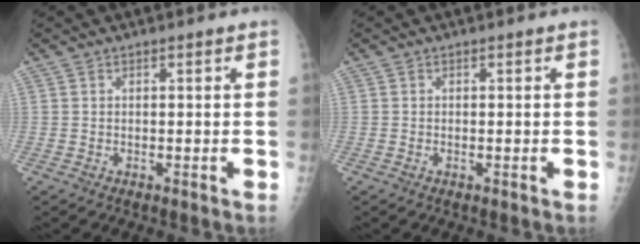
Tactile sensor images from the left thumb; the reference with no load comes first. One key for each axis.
{"total": 0.0}